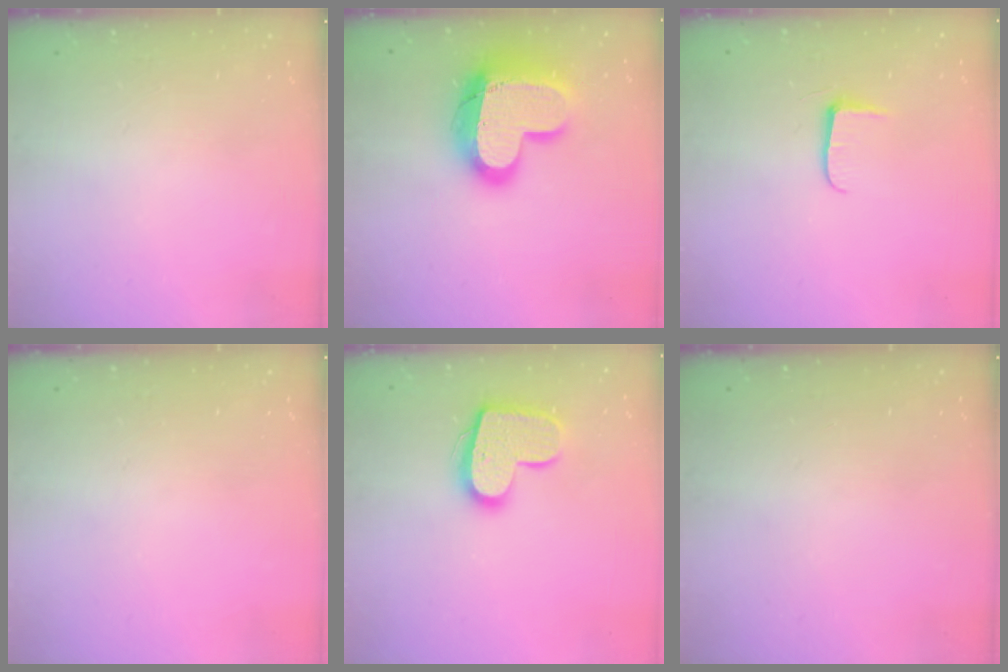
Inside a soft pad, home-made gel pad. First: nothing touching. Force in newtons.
{"total": 18.9, "press": 18.8, "slide": 1.5}
{"total": 5.8, "press": 5.8, "slide": 0.9}
{"total": 0.0}
{"total": 14.9, "press": 14.9, "slide": 1.0}
{"total": 0.0}